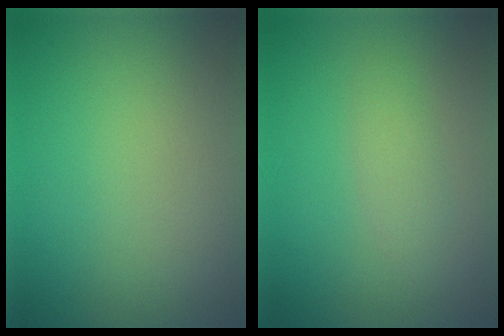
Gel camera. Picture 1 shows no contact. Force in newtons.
{"total": 1.4, "press": 1.4, "slide": 0.1}